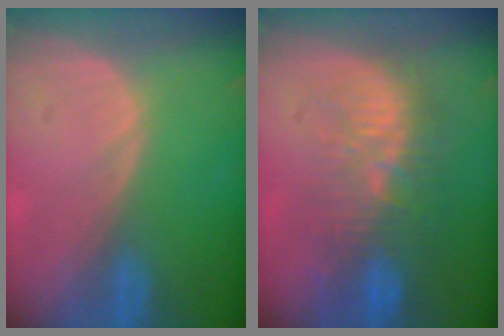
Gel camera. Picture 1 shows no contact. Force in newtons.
{"total": 9.6, "press": 9.0, "slide": 3.5}